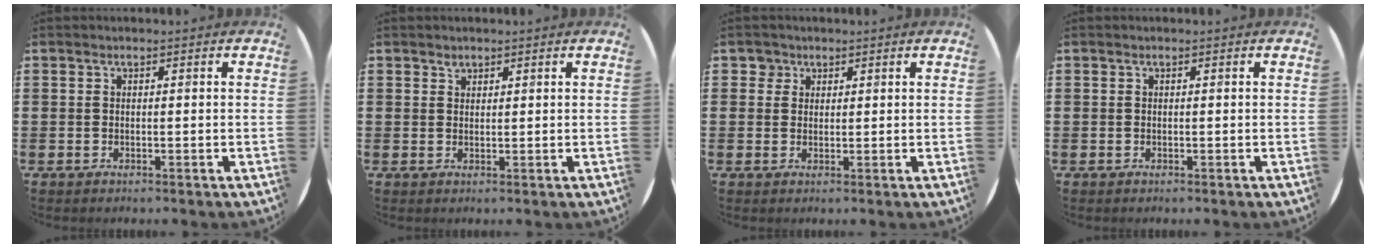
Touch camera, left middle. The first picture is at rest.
{"total": 1.0, "force": [0.9, 0.4, -0.1], "torque": [0.008, -0.001, 0.017]}
{"total": 2.1, "force": [1.4, 1.5, 0.2], "torque": [0.009, 0.000, 0.024]}
{"total": 0.0}